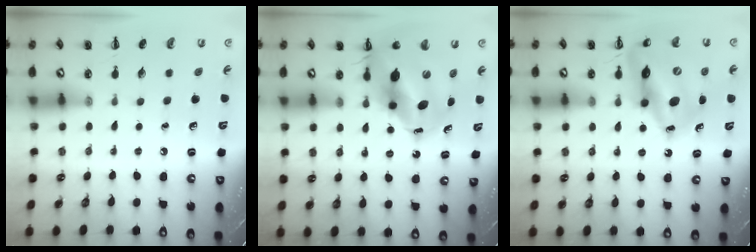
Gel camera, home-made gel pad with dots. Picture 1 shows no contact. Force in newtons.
{"total": 12.7, "press": 12.2, "slide": 3.7}
{"total": 16.3, "press": 15.7, "slide": 4.3}